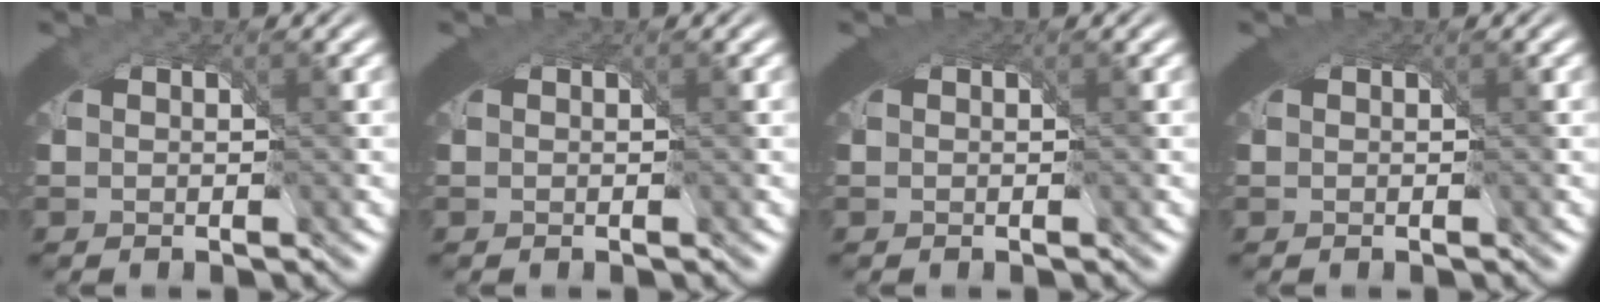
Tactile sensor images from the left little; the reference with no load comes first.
{"total": 1.0, "force": [0.5, 0.7, 0.5], "torque": [-0.011, -0.001, 0.008]}
{"total": 1.7, "force": [0.9, 1.0, 1.1], "torque": [-0.020, -0.003, 0.015]}
{"total": 1.4, "force": [0.7, 0.9, 0.8], "torque": [-0.015, -0.002, 0.012]}